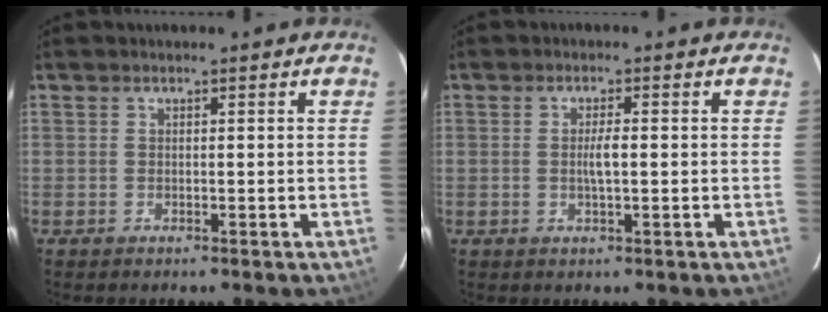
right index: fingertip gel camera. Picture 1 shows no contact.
{"total": 2.7, "force": [-0.2, 0.3, 2.7], "torque": [-0.053, 0.000, -0.003]}